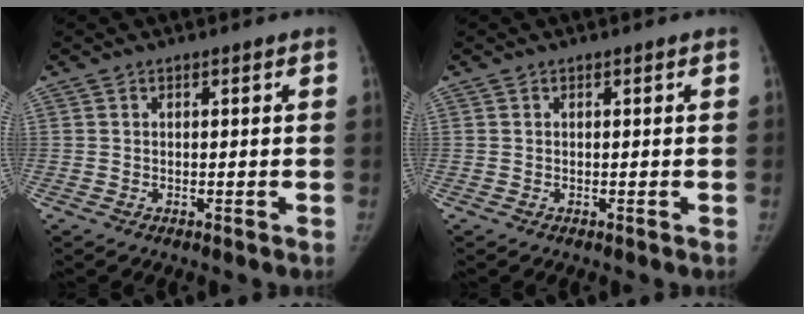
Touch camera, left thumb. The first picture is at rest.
{"total": 0.0}